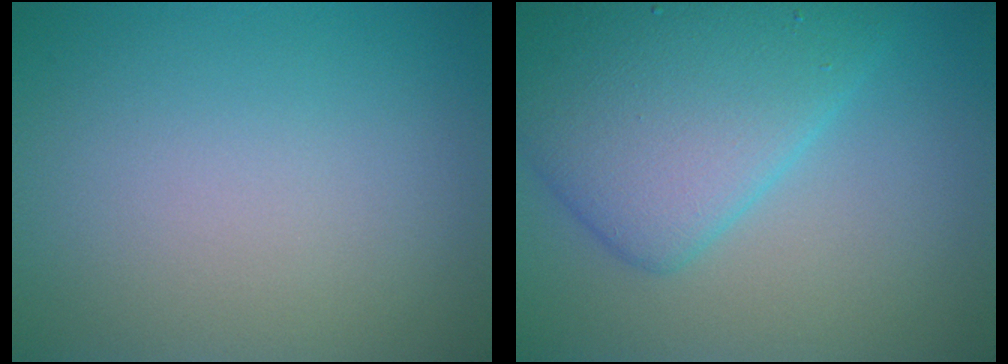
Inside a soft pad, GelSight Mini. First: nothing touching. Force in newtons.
{"total": 7.6, "press": 7.6, "slide": 0.1}